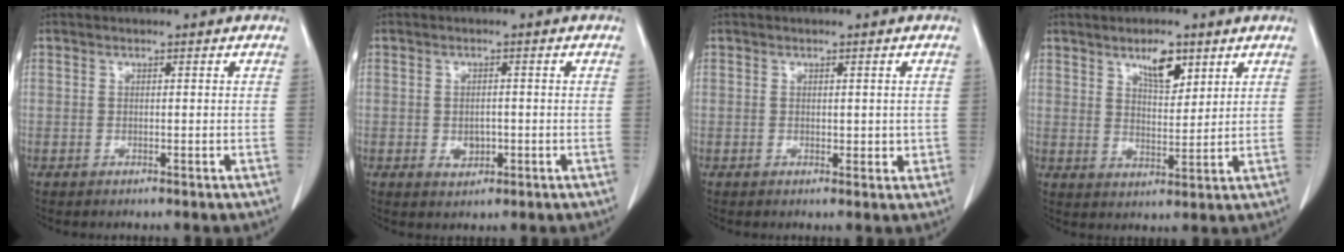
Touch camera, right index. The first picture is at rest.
{"total": 2.6, "force": [-0.6, 2.0, 1.6], "torque": [-0.024, 0.002, -0.001]}
{"total": 2.0, "force": [0.2, 1.3, 1.5], "torque": [-0.014, -0.003, 0.006]}
{"total": 5.8, "force": [3.6, 2.1, 4.0], "torque": [-0.070, -0.001, 0.063]}